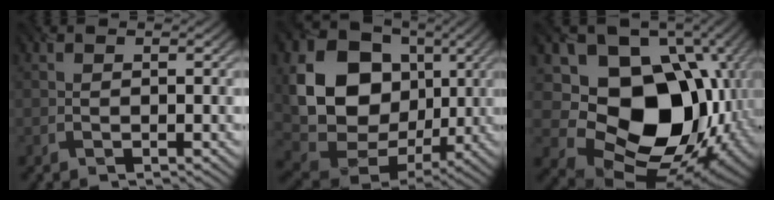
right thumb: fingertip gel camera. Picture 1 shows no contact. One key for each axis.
{"total": 16.3, "fx": 2.0, "fy": 13.3, "fz": 9.2, "tx": -0.211, "ty": -0.007, "tz": 0.043}
{"total": 17.6, "fx": 0.0, "fy": 14.1, "fz": 10.4, "tx": -0.176, "ty": -0.041, "tz": 0.025}